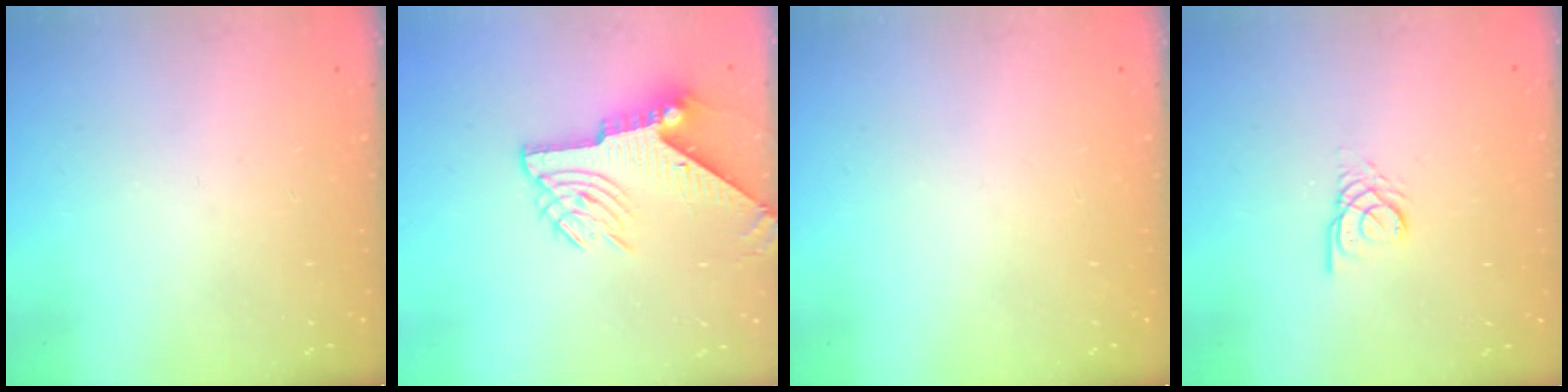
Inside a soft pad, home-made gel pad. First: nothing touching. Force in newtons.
{"total": 9.8, "press": 9.7, "slide": 0.7}
{"total": 0.0}
{"total": 2.6, "press": 2.6, "slide": 0.1}